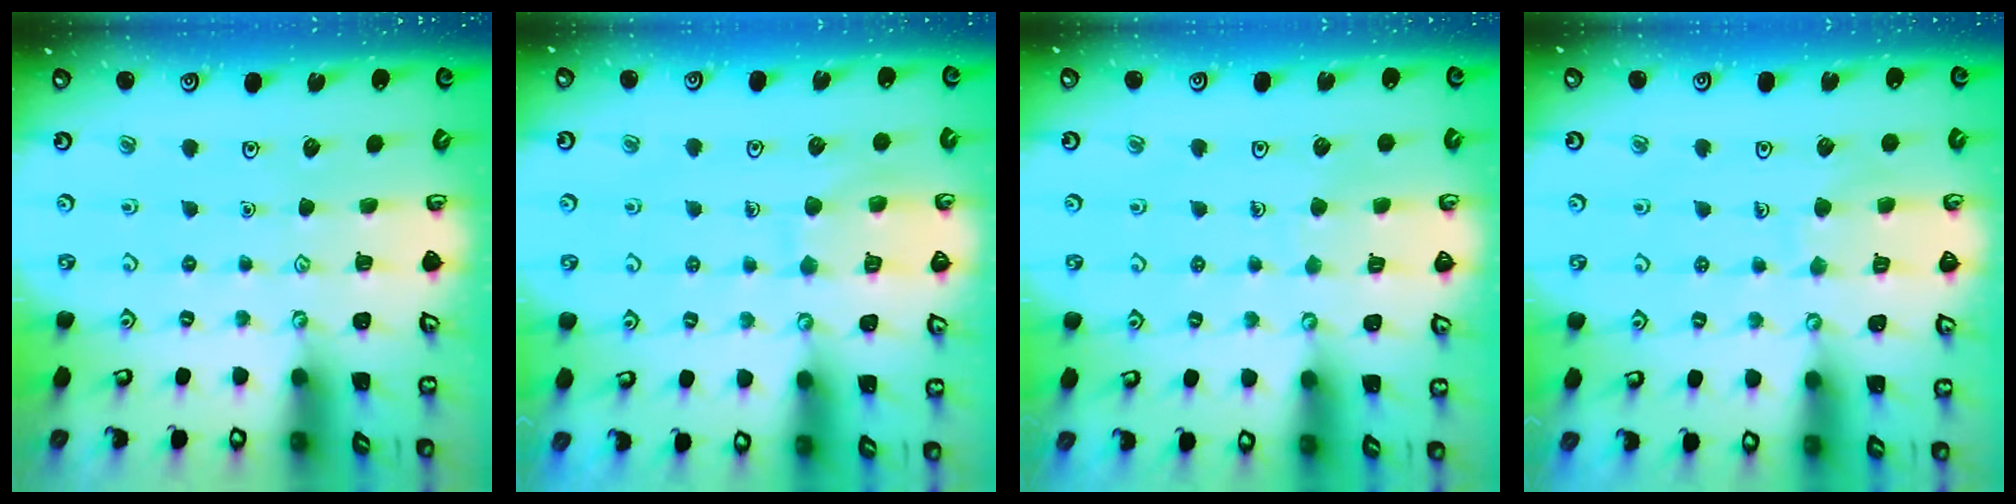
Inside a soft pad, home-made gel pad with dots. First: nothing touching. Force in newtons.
{"total": 7.9, "press": 7.9, "slide": 0.6}
{"total": 4.0, "press": 4.0, "slide": 0.4}
{"total": 6.4, "press": 6.4, "slide": 0.5}